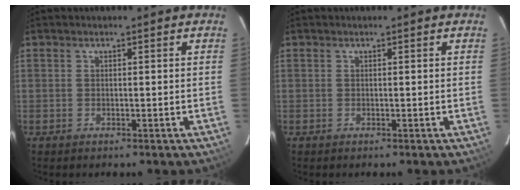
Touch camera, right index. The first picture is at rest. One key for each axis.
{"total": 0.0}